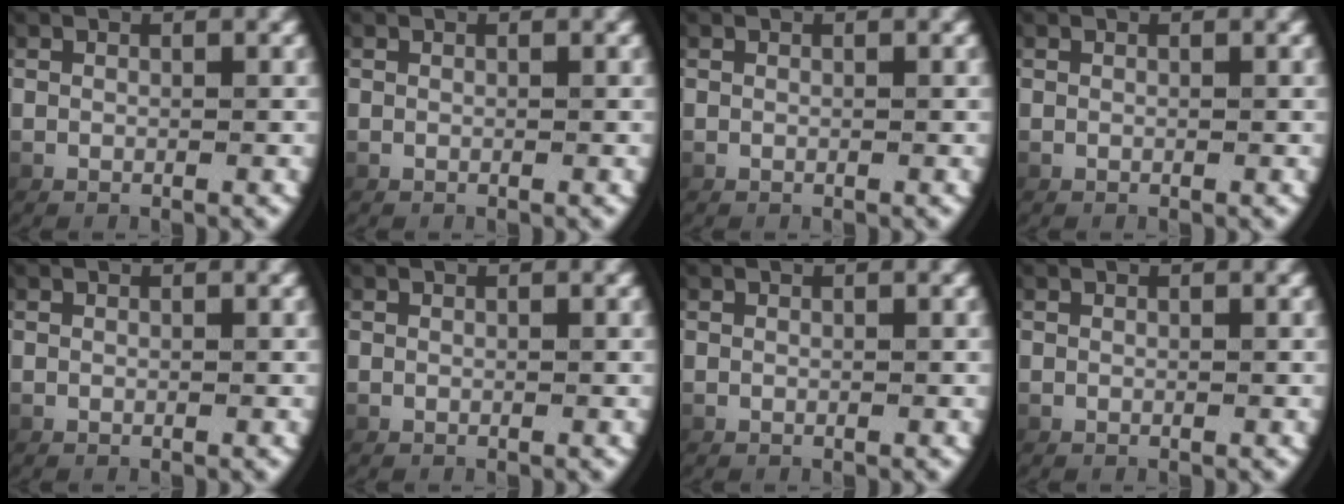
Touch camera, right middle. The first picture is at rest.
{"total": 0.0}
{"total": 0.0}
{"total": 0.0}
{"total": 0.0}
{"total": 0.0}
{"total": 0.0}
{"total": 0.0}